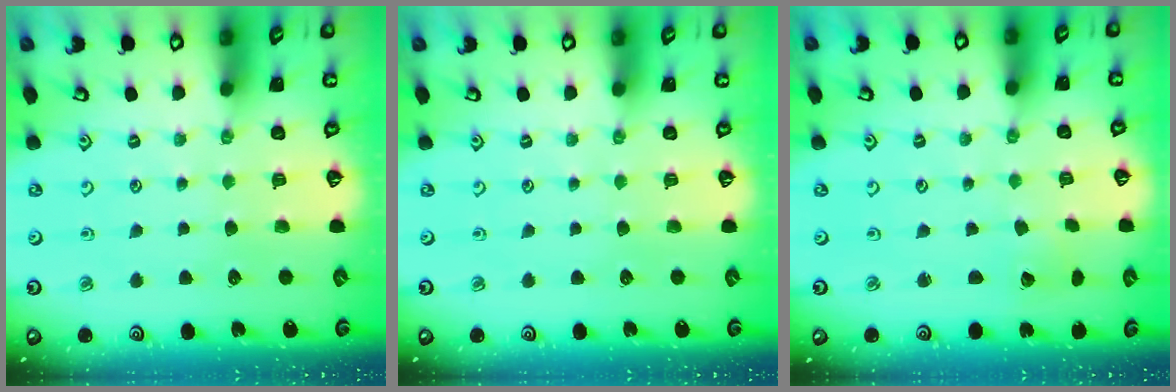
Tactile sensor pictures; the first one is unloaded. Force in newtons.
{"total": 0.0}
{"total": 1.9, "press": 1.9, "slide": 0.1}